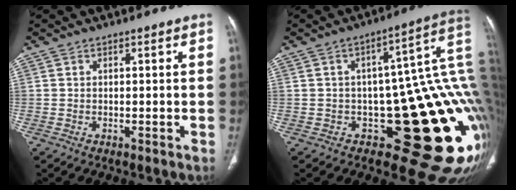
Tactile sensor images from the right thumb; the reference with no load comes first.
{"total": 25.2, "force": [-3.1, 10.4, 22.8], "torque": [-0.175, 0.001, -0.028]}